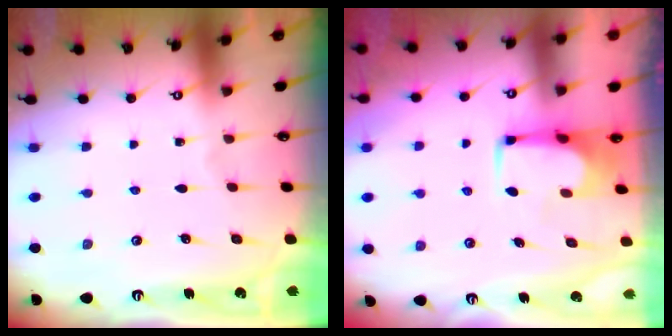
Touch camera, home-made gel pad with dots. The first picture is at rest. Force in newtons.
{"total": 1.5, "press": 1.5, "slide": 0.3}